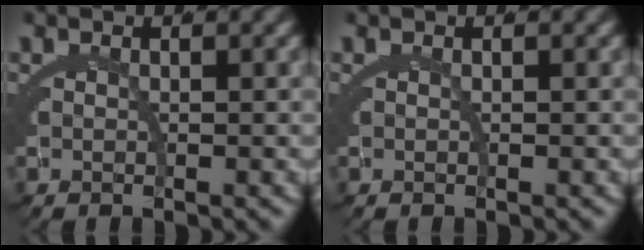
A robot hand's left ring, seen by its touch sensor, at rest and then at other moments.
{"total": 0.0}